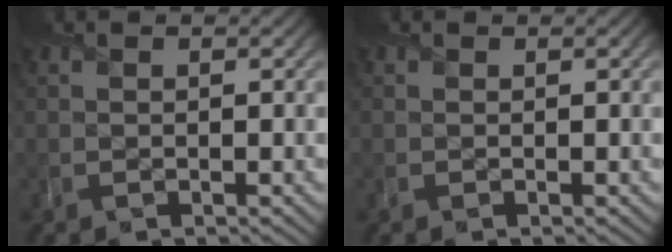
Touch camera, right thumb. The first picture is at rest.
{"total": 0.0}